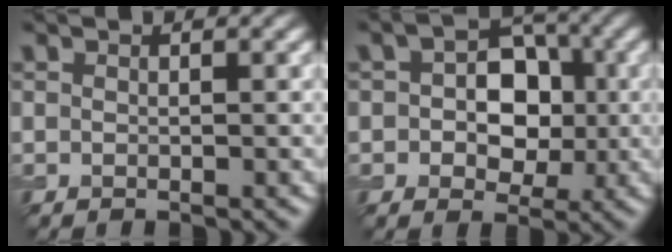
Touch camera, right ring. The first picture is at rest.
{"total": 5.5, "force": [0.3, 4.0, 3.8], "torque": [-0.048, 0.006, 0.002]}